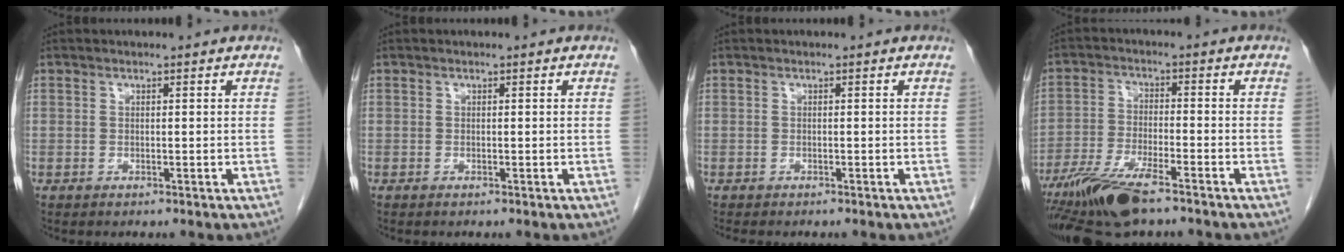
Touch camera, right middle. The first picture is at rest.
{"total": 0.0}
{"total": 2.4, "force": [-2.1, 0.6, 1.1], "torque": [-0.018, -0.006, -0.023]}
{"total": 11.1, "force": [-7.9, 1.7, 7.6], "torque": [-0.147, -0.026, -0.143]}